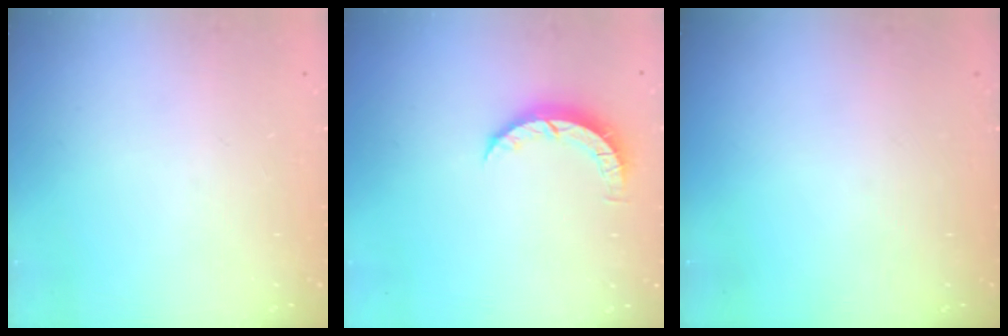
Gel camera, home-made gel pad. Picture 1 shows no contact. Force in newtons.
{"total": 4.1, "press": 4.1, "slide": 0.4}
{"total": 0.0}